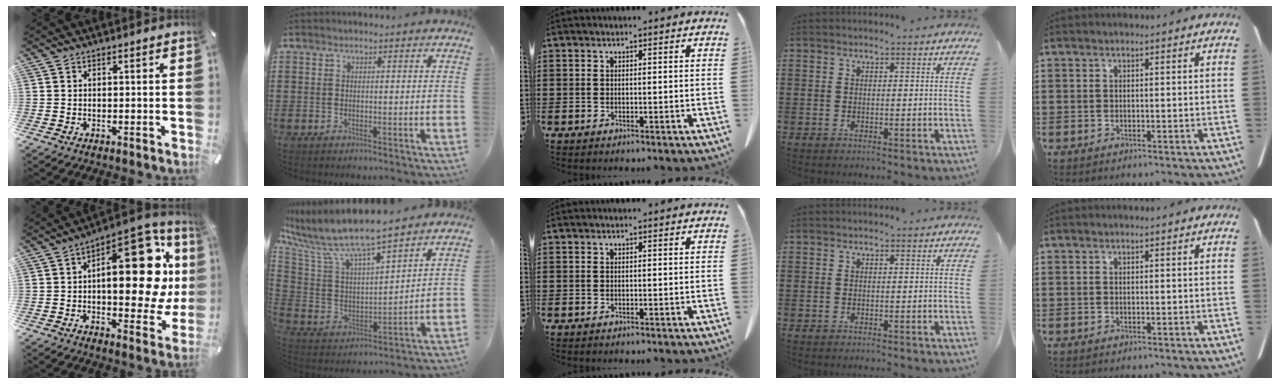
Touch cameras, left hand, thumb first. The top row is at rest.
{"thumb": {"total": 25.3, "force": [5.2, 12.1, 21.6], "torque": [-0.267, -0.050, 0.090]}, "index": {"total": 8.4, "force": [7.4, 0.9, 4.0], "torque": [-0.113, -0.054, 0.123]}}